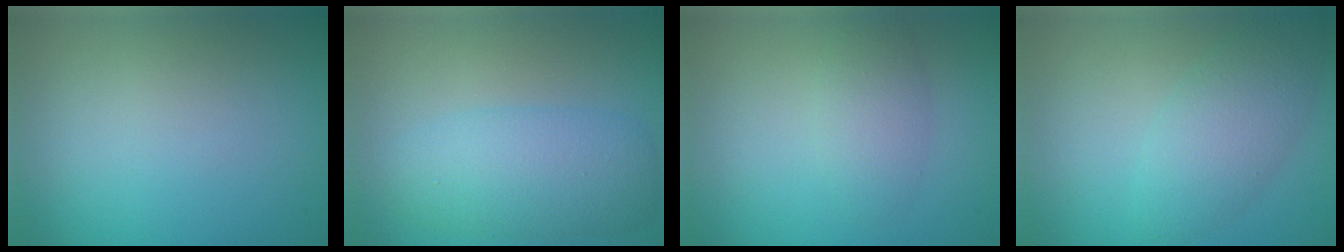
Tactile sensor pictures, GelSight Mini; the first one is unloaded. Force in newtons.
{"total": 5.5, "press": 5.5, "slide": 0.1}
{"total": 2.4, "press": 2.4, "slide": 0.0}
{"total": 4.2, "press": 4.2, "slide": 0.1}